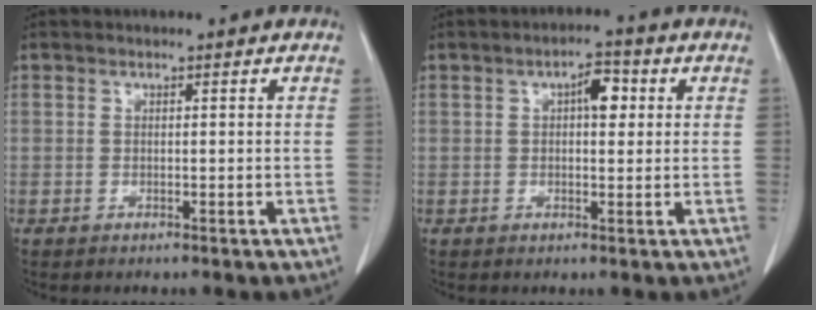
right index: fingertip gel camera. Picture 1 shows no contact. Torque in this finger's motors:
{"motor_torque": [0.09, 0.07, 0.03, 0.03]}